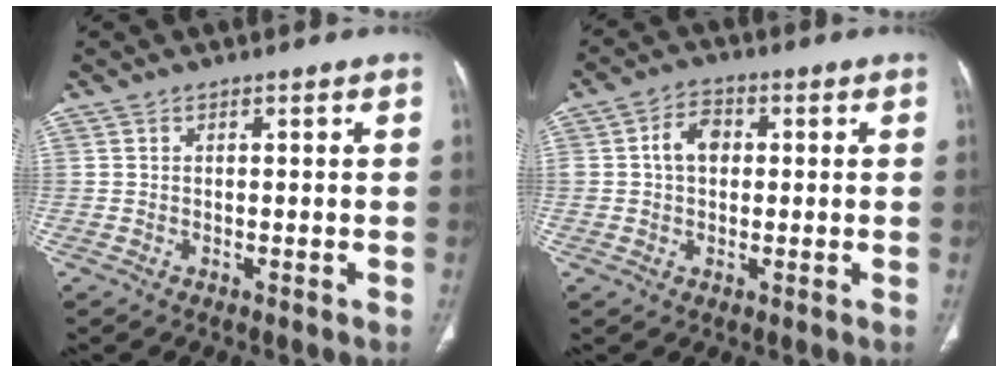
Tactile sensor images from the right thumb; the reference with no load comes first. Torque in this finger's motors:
{"motor_torque": [1.02, 0.97, 0.83, -0.02, 0.04]}